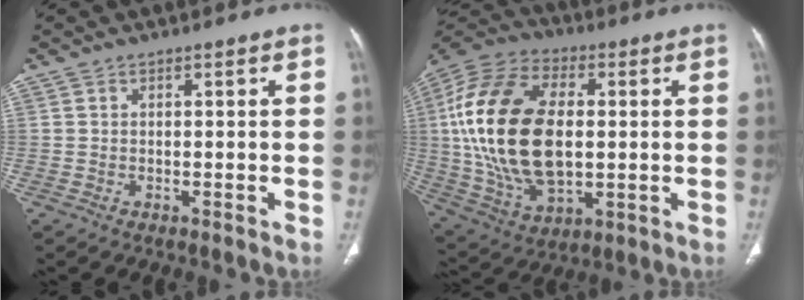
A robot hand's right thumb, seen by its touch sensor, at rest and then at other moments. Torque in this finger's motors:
{"motor_torque": [0.04, 2.61, 2.77, 0.00, 0.41]}